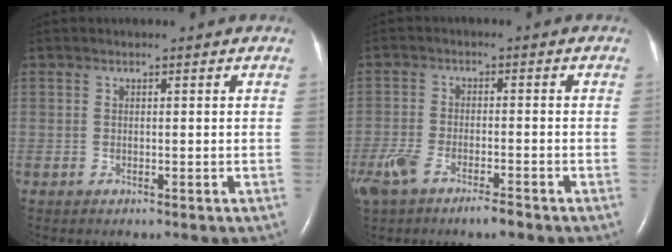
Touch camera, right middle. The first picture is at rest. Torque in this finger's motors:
{"motor_torque": [0.92, -0.87, 0.21, 0.06]}